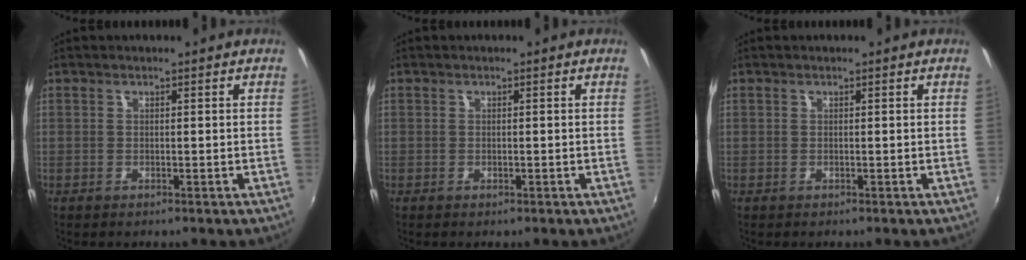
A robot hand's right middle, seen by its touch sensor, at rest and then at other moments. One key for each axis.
{"total": 0.0}
{"total": 0.0}